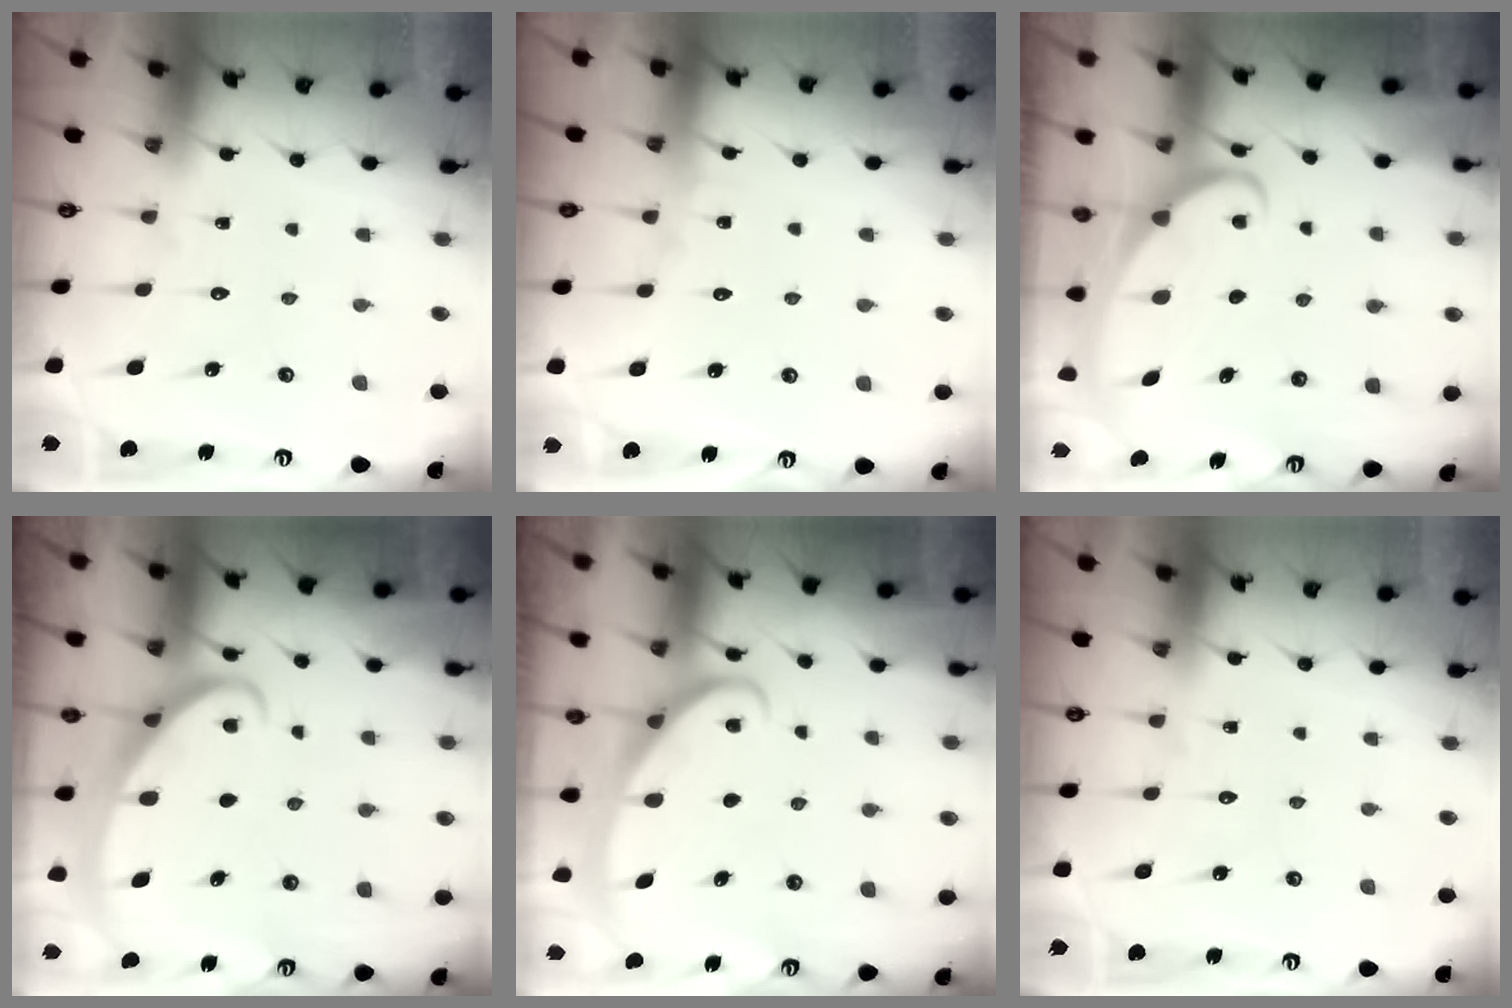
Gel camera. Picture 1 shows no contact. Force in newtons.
{"total": 3.4, "press": 3.3, "slide": 0.4}
{"total": 2.4, "press": 2.4, "slide": 0.3}
{"total": 2.6, "press": 2.6, "slide": 0.4}
{"total": 2.8, "press": 2.8, "slide": 0.4}
{"total": 0.0}